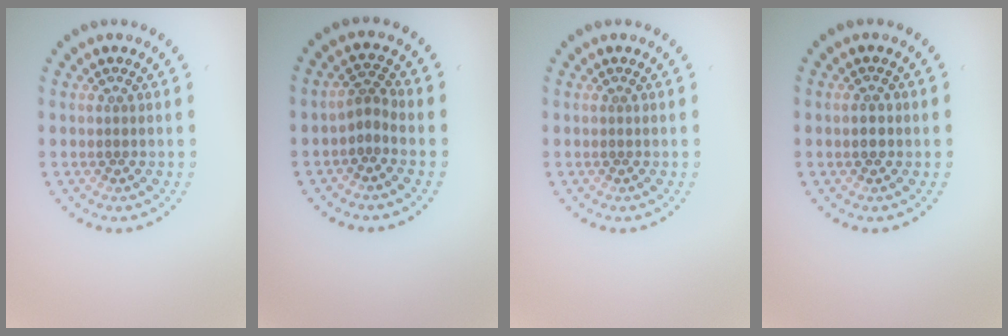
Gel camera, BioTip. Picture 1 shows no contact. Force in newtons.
{"total": 1.8, "press": 1.1, "slide": 1.4}
{"total": 0.0}
{"total": 0.8, "press": 0.8, "slide": 0.2}